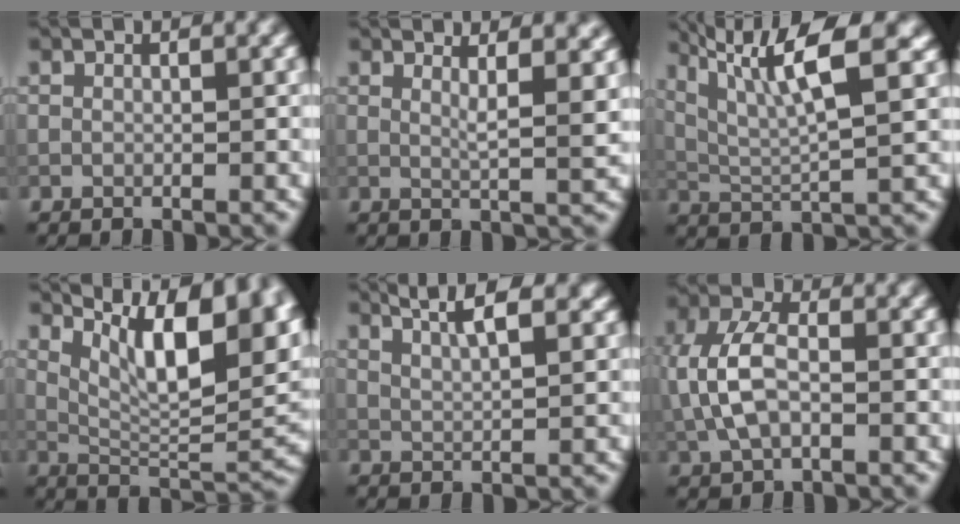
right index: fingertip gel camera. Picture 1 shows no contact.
{"total": 4.8, "force": [2.6, 1.5, 3.7], "torque": [-0.037, 0.005, 0.033]}
{"total": 9.1, "force": [4.9, 2.5, 7.2], "torque": [-0.131, 0.017, 0.082]}
{"total": 11.6, "force": [5.8, 3.5, 9.4], "torque": [-0.135, 0.008, 0.101]}
{"total": 7.2, "force": [4.7, 2.9, 4.7], "torque": [-0.052, 0.036, 0.051]}
{"total": 5.8, "force": [-0.2, 3.4, 4.7], "torque": [-0.114, 0.008, -0.009]}